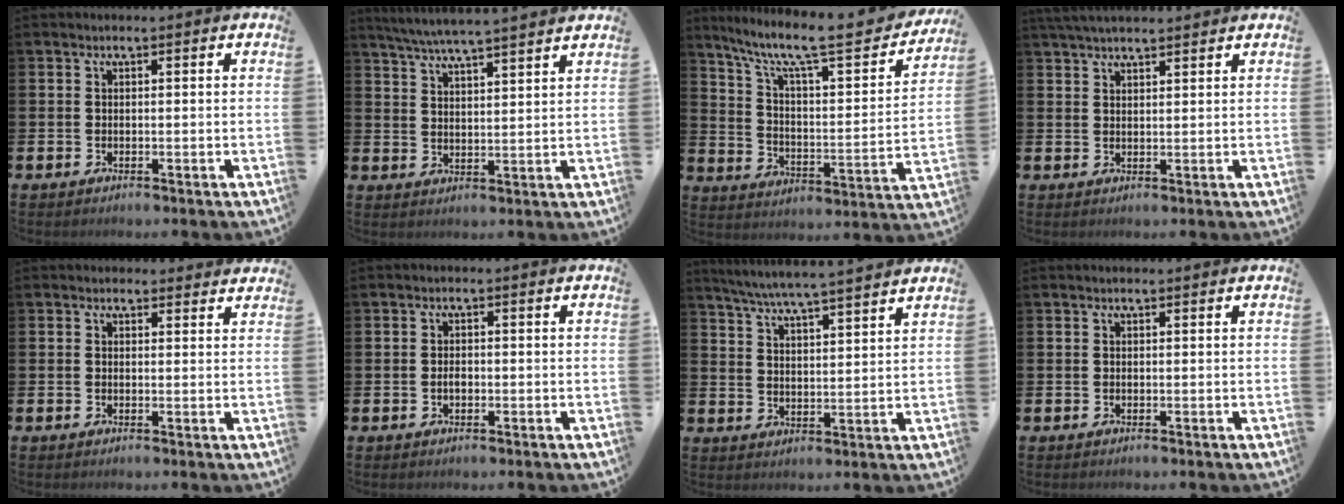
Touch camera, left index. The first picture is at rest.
{"total": 5.7, "force": [5.4, -0.4, 1.6], "torque": [-0.050, -0.028, 0.097]}
{"total": 10.5, "force": [8.3, 2.1, 6.1], "torque": [-0.129, -0.064, 0.129]}
{"total": 3.5, "force": [3.3, 0.6, 1.1], "torque": [-0.025, -0.008, 0.061]}
{"total": 1.4, "force": [1.3, 0.5, -0.1], "torque": [0.011, -0.003, 0.022]}
{"total": 1.3, "force": [-0.3, 0.8, 1.0], "torque": [-0.015, 0.003, -0.007]}
{"total": 6.0, "force": [5.7, -0.4, 1.8], "torque": [-0.055, -0.037, 0.099]}
{"total": 0.0}